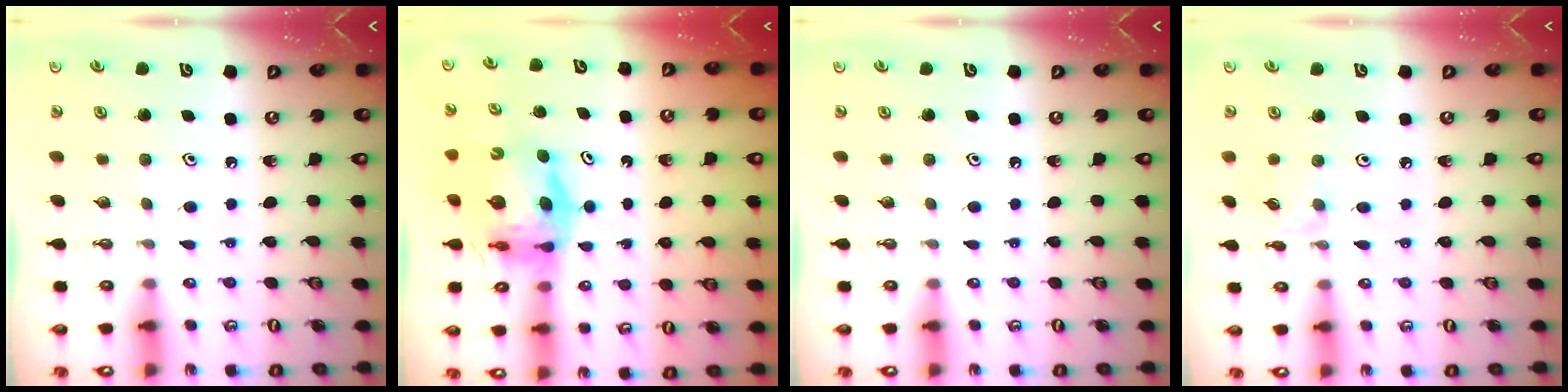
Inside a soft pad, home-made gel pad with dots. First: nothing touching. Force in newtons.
{"total": 9.5, "press": 9.4, "slide": 1.4}
{"total": 0.0}
{"total": 1.3, "press": 1.2, "slide": 0.4}